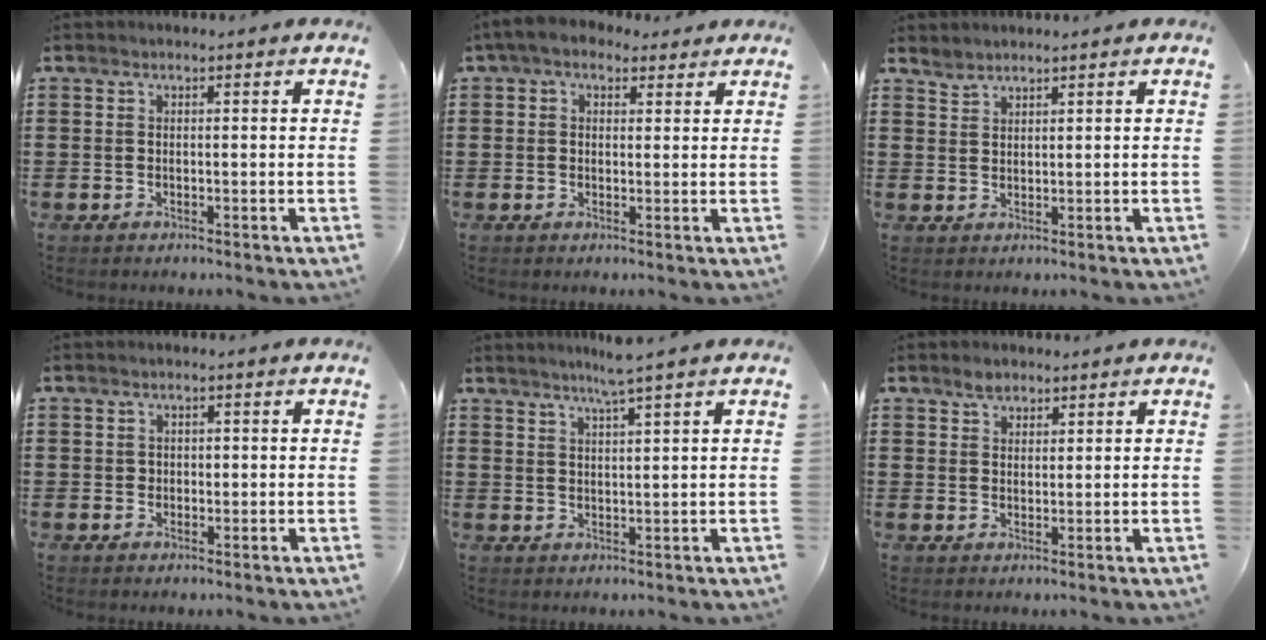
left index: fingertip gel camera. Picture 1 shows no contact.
{"total": 3.4, "force": [2.2, 2.0, 1.6], "torque": [-0.041, 0.006, 0.040]}
{"total": 1.7, "force": [1.7, 0.3, -0.2], "torque": [-0.001, 0.001, 0.034]}
{"total": 0.9, "force": [0.2, 0.8, 0.4], "torque": [-0.010, 0.007, 0.002]}
{"total": 3.8, "force": [3.0, -0.9, 2.3], "torque": [-0.049, -0.007, 0.051]}
{"total": 2.5, "force": [2.1, 1.3, 0.5], "torque": [-0.005, -0.001, 0.039]}